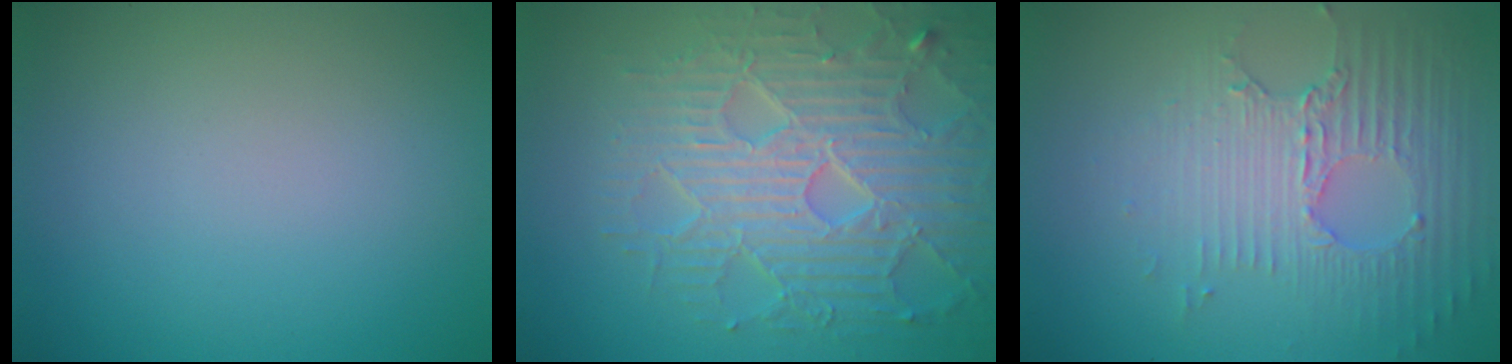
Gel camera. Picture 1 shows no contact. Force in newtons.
{"total": 7.6, "press": 5.9, "slide": 4.7}
{"total": 5.2, "press": 3.4, "slide": 3.9}